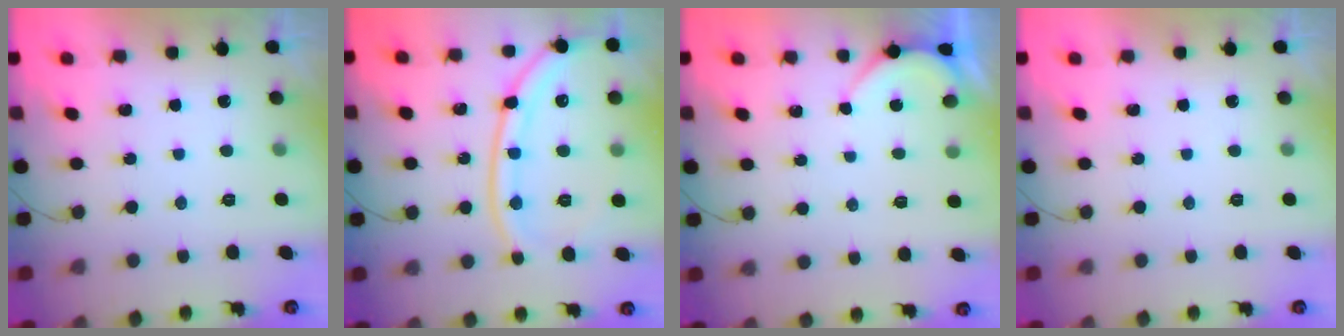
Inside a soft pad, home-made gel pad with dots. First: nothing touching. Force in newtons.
{"total": 16.5, "press": 16.4, "slide": 1.1}
{"total": 2.0, "press": 2.0, "slide": 0.2}
{"total": 0.0}